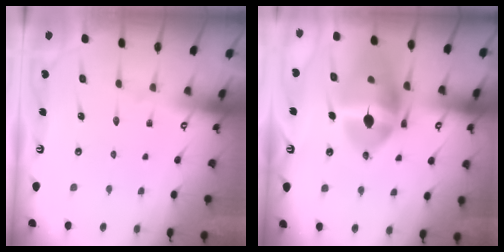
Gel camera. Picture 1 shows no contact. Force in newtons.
{"total": 21.0, "press": 20.8, "slide": 2.4}